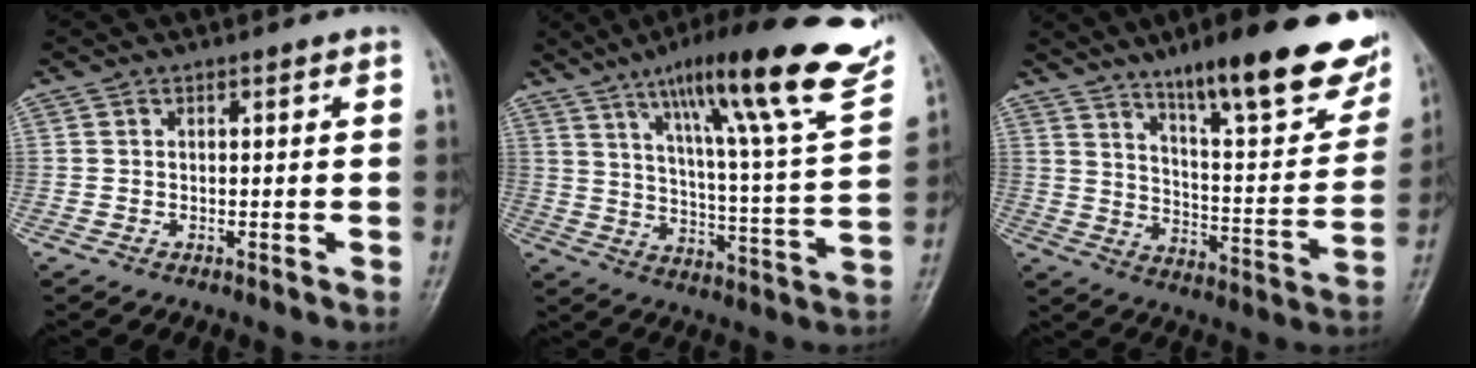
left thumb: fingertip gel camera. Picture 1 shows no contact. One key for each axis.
{"total": 27.0, "fx": 16.4, "fy": 3.7, "fz": 21.1, "tx": -0.300, "ty": -0.042, "tz": 0.243}
{"total": 24.4, "fx": 16.3, "fy": 5.4, "fz": 17.3, "tx": -0.211, "ty": -0.064, "tz": 0.242}